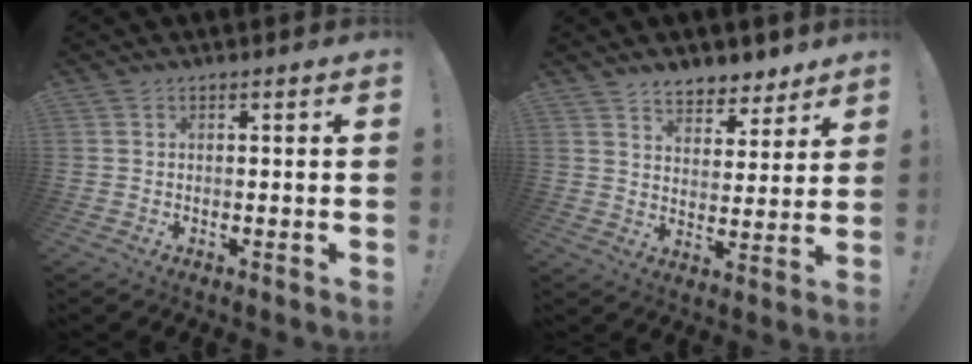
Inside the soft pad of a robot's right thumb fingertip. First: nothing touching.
{"total": 7.3, "force": [6.0, 3.9, 1.6], "torque": [-0.014, -0.050, 0.111]}